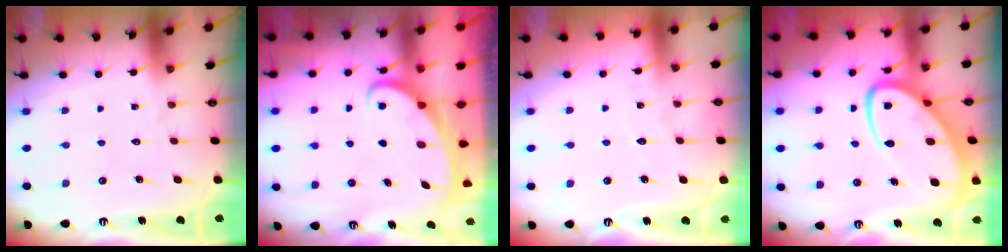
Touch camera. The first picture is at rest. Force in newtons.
{"total": 2.0, "press": 2.0, "slide": 0.3}
{"total": 2.6, "press": 2.6, "slide": 0.3}
{"total": 14.1, "press": 14.1, "slide": 1.2}